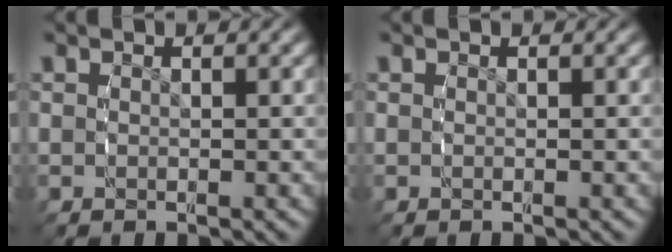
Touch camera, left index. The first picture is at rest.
{"total": 0.0}